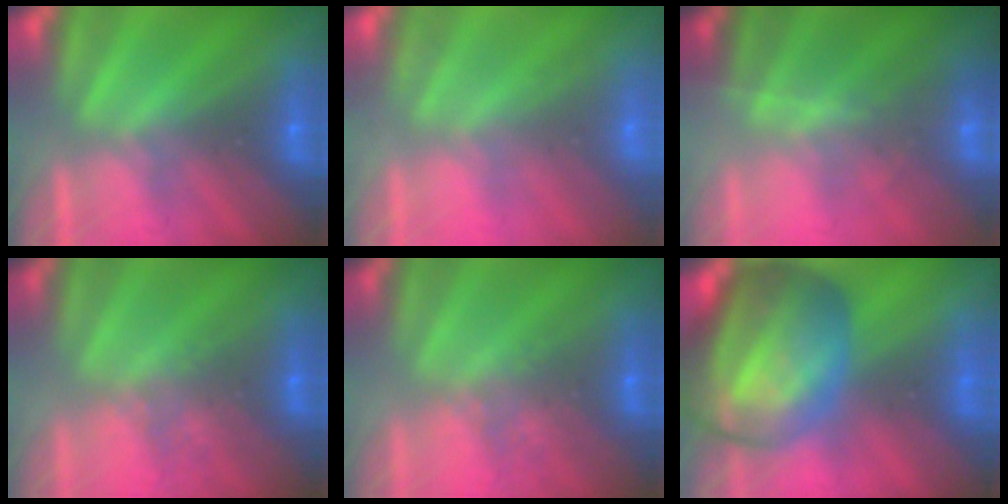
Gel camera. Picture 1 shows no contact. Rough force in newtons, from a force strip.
{"total": 5.9}
{"total": 9.9}
{"total": 2.4}
{"total": 2.4}
{"total": 8.7}